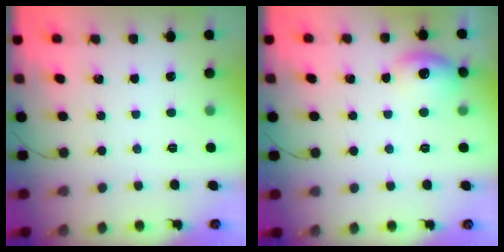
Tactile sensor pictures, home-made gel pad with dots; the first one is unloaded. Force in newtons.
{"total": 9.1, "press": 9.0, "slide": 1.3}